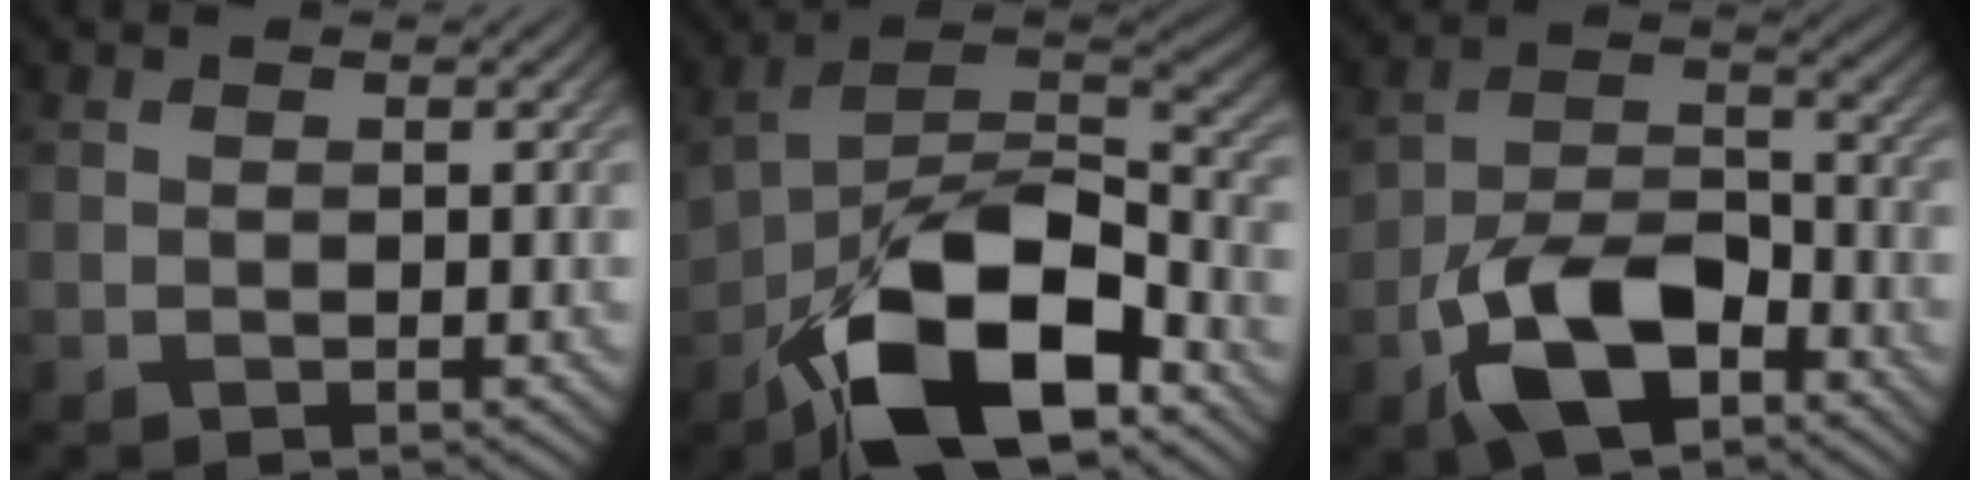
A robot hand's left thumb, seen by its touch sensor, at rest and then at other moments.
{"total": 16.2, "force": [-8.4, 8.2, 11.1], "torque": [-0.190, -0.035, -0.158]}
{"total": 10.1, "force": [-5.3, 5.2, 6.8], "torque": [-0.136, 0.002, -0.110]}